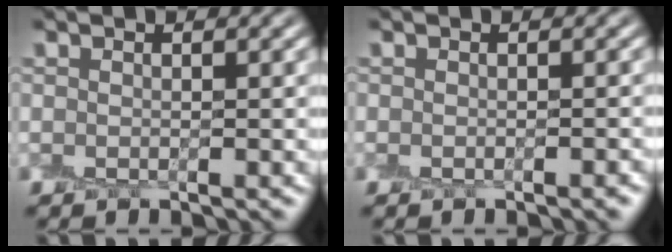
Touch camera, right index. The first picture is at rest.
{"total": 1.0, "force": [-0.9, 0.1, 0.5], "torque": [-0.004, -0.002, -0.012]}